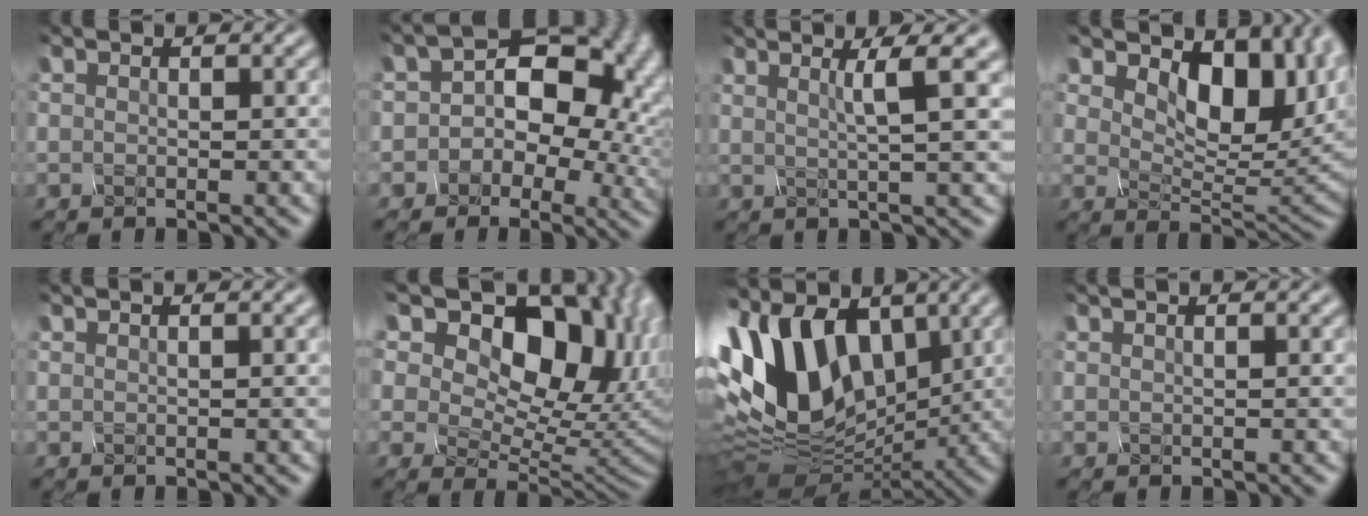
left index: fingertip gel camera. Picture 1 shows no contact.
{"total": 11.4, "force": [0.6, 8.0, 8.1], "torque": [-0.114, -0.013, 0.024]}
{"total": 3.6, "force": [1.4, 0.1, 3.3], "torque": [-0.063, 0.003, 0.037]}
{"total": 8.2, "force": [3.5, 4.6, 5.8], "torque": [-0.105, -0.012, 0.069]}
{"total": 1.6, "force": [0.8, 0.6, 1.2], "torque": [-0.002, 0.011, -0.003]}
{"total": 15.0, "force": [6.3, 9.6, 9.6], "torque": [-0.168, 0.039, 0.111]}
{"total": 13.4, "force": [1.7, 8.6, 10.1], "torque": [-0.238, 0.015, 0.027]}
{"total": 1.8, "force": [1.0, 0.7, 1.3], "torque": [-0.003, 0.015, -0.004]}